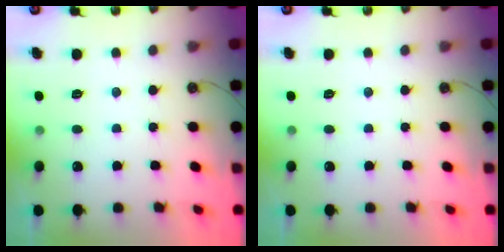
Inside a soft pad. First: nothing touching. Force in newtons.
{"total": 0.0}